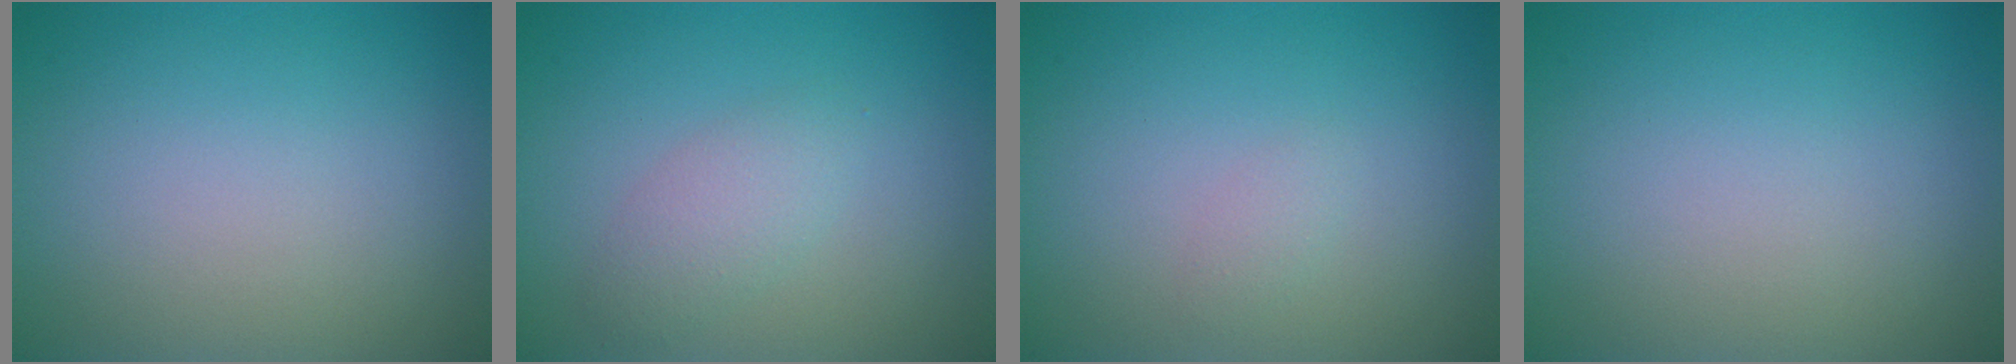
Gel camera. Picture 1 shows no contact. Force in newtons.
{"total": 2.1, "press": 2.1, "slide": 0.1}
{"total": 0.7, "press": 0.7, "slide": 0.0}
{"total": 0.0}